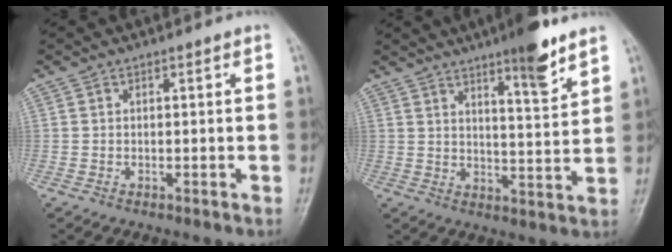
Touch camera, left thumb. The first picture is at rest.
{"total": 9.7, "force": [6.6, 1.4, 6.9], "torque": [-0.090, -0.045, 0.098]}